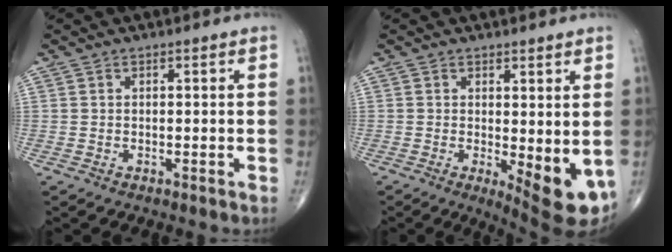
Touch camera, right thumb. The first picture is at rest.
{"total": 9.0, "force": [-1.2, 3.2, 8.3], "torque": [-0.103, -0.022, -0.007]}